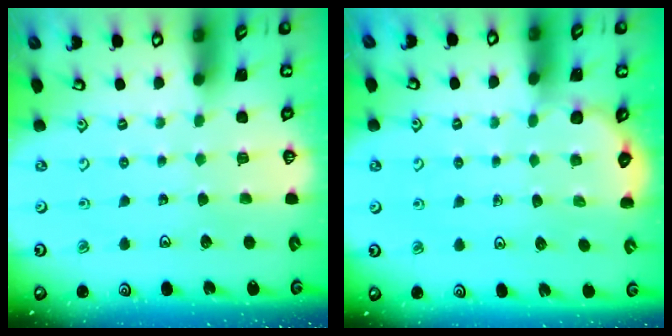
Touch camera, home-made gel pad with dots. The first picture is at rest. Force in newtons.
{"total": 2.9, "press": 2.8, "slide": 0.7}